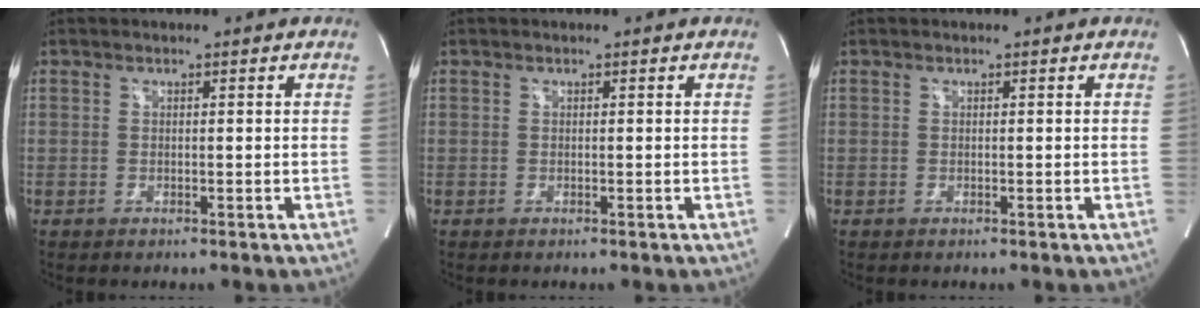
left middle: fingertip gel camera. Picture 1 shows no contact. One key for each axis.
{"total": 0.0}
{"total": 0.0}